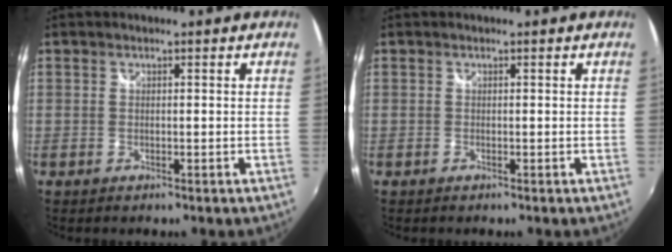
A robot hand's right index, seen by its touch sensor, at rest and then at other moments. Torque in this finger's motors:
{"motor_torque": [0.09, -0.05, 0.03, 0.01]}